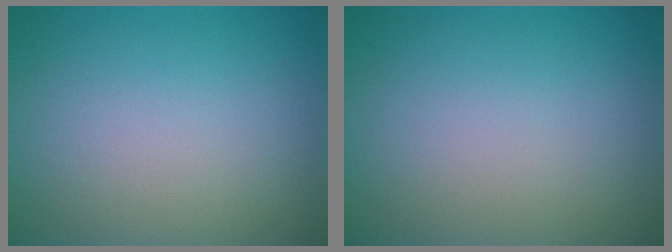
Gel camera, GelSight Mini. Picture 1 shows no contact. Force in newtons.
{"total": 0.0}